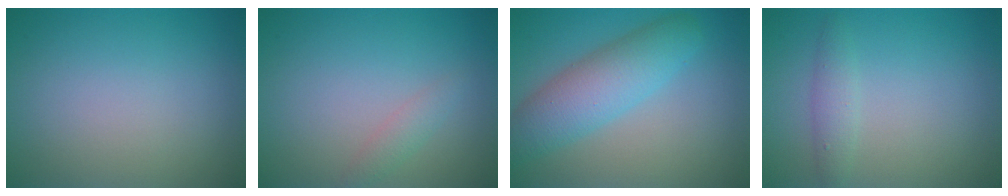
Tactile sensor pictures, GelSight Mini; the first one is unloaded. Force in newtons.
{"total": 1.2, "press": 1.2, "slide": 0.0}
{"total": 5.6, "press": 5.6, "slide": 0.3}
{"total": 1.6, "press": 1.6, "slide": 0.0}